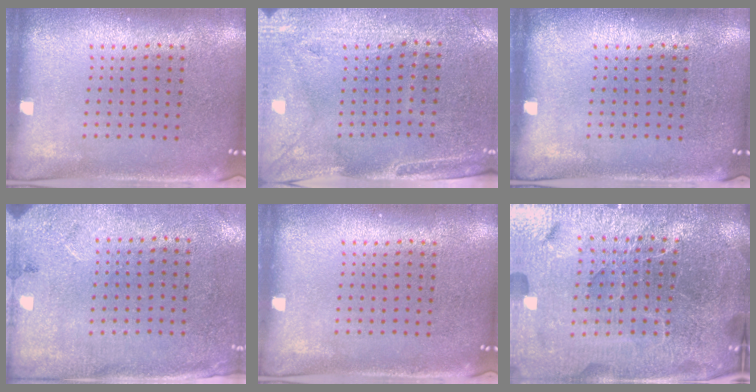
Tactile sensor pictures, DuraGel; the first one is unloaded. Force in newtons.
{"total": 3.0, "press": 2.5, "slide": 1.5}
{"total": 0.0}
{"total": 2.7, "press": 2.2, "slide": 1.6}
{"total": 0.0}
{"total": 7.2, "press": 6.2, "slide": 3.7}